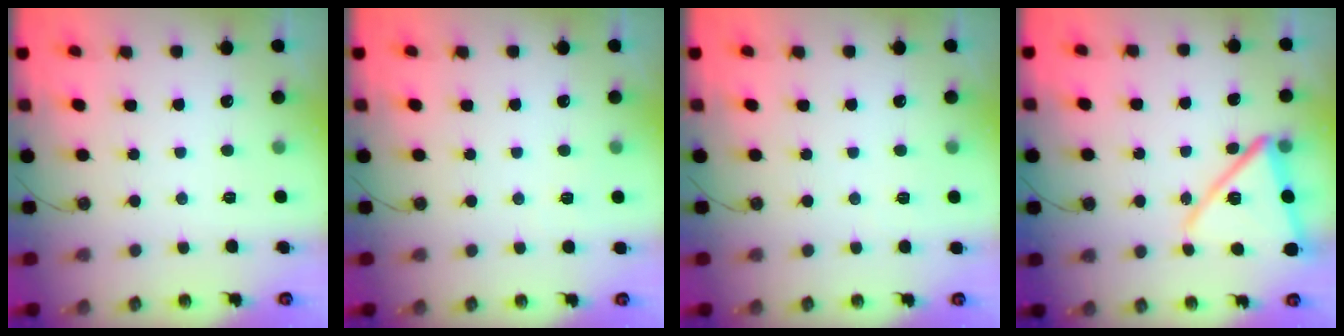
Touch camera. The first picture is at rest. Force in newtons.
{"total": 3.2, "press": 2.3, "slide": 2.2}
{"total": 1.5, "press": 1.4, "slide": 0.4}
{"total": 15.3, "press": 15.3, "slide": 1.2}